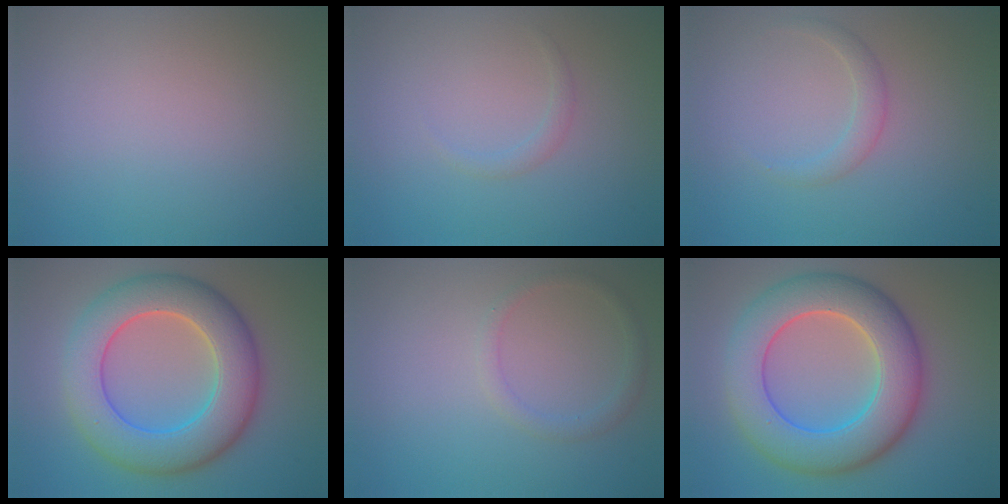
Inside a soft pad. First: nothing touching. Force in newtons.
{"total": 0.8, "press": 0.8, "slide": 0.1}
{"total": 1.6, "press": 1.6, "slide": 0.2}
{"total": 9.2, "press": 9.2, "slide": 0.4}
{"total": 1.4, "press": 1.4, "slide": 0.1}
{"total": 9.7, "press": 9.7, "slide": 0.3}